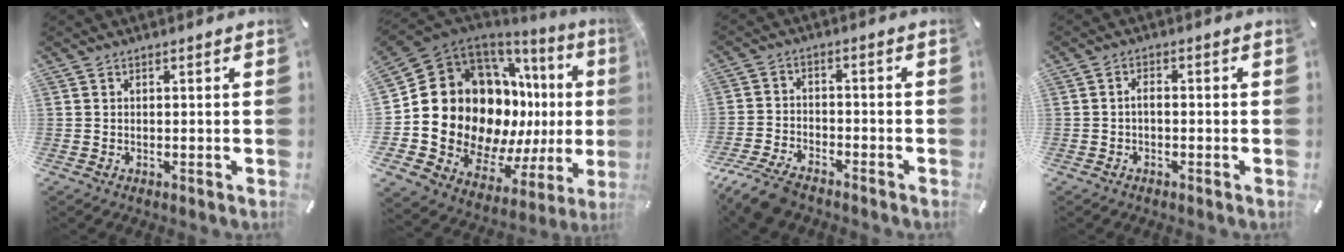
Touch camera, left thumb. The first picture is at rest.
{"total": 22.9, "force": [2.0, 17.9, 14.2], "torque": [-0.229, -0.072, 0.081]}
{"total": 8.0, "force": [-6.7, 3.1, 3.3], "torque": [-0.077, 0.024, -0.131]}
{"total": 2.0, "force": [-0.8, 0.9, 1.6], "torque": [-0.031, 0.006, -0.017]}